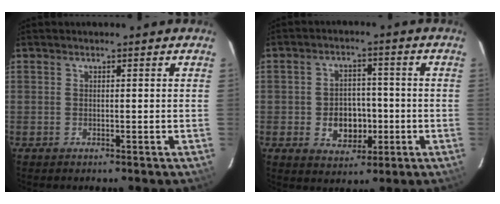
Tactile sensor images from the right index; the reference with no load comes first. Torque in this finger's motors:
{"motor_torque": [0.25, -0.11, 0.37, 0.03]}